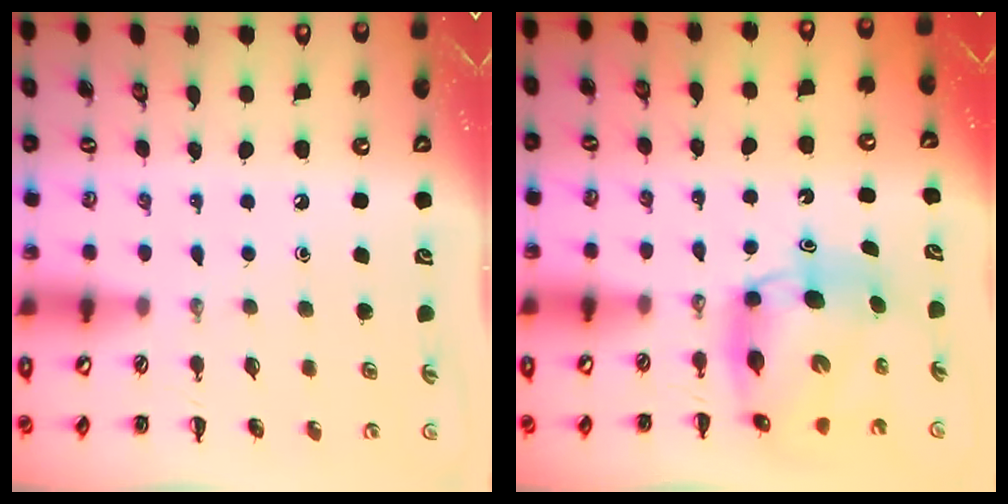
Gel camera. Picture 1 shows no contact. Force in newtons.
{"total": 7.9, "press": 7.6, "slide": 2.1}